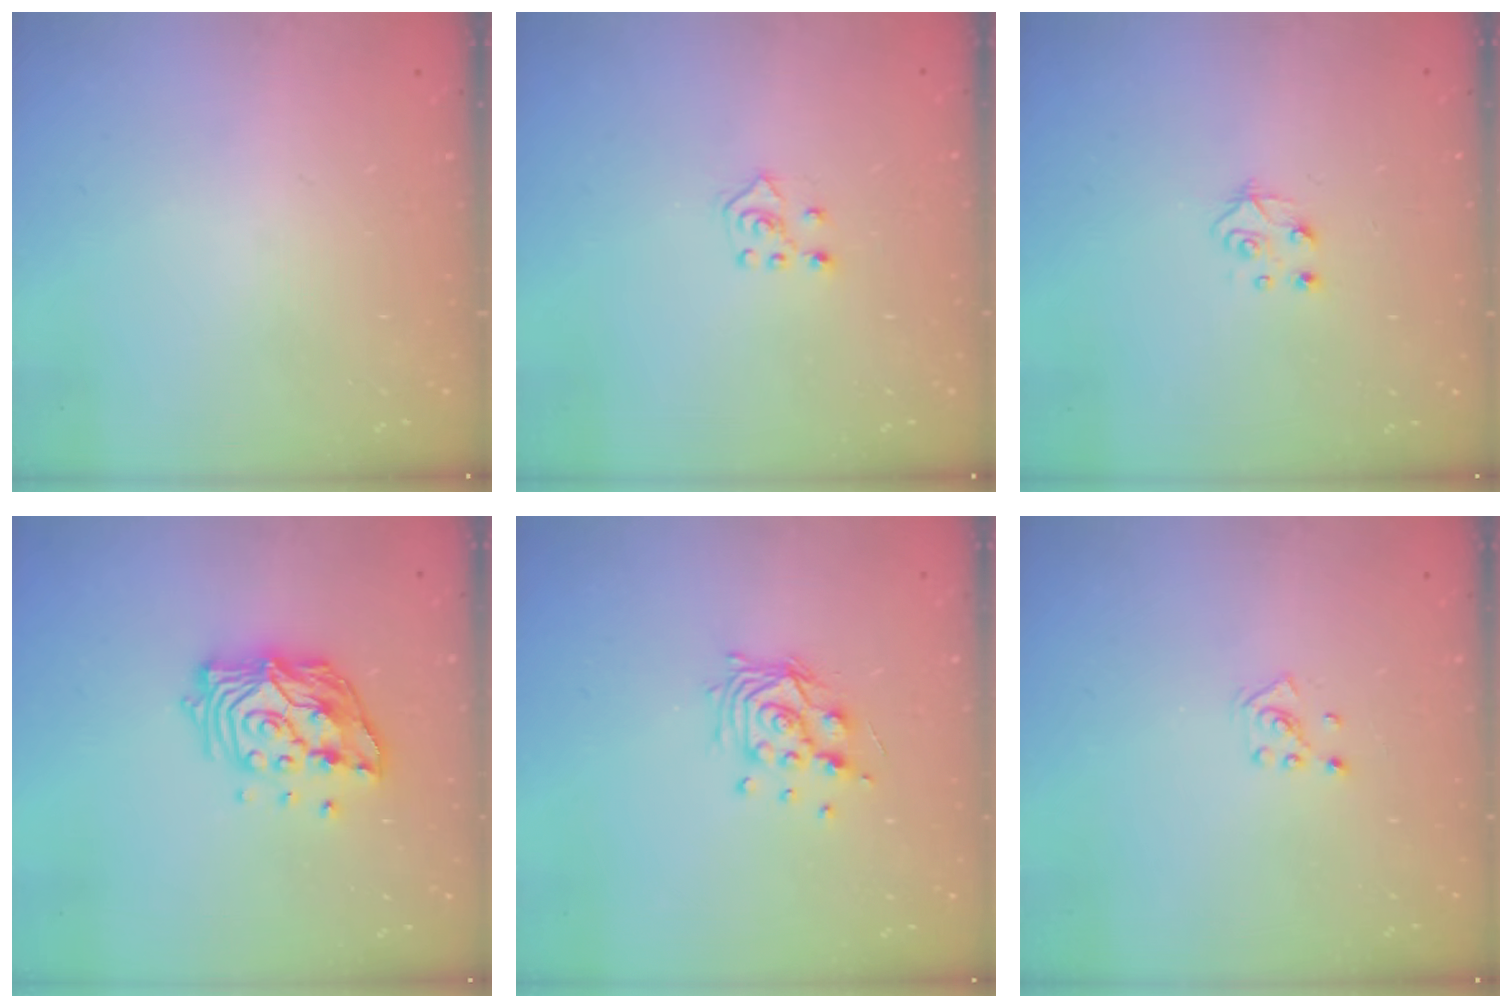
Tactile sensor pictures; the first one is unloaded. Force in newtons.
{"total": 5.0, "press": 4.9, "slide": 0.8}
{"total": 5.6, "press": 5.6, "slide": 0.5}
{"total": 15.1, "press": 15.0, "slide": 1.4}
{"total": 10.5, "press": 10.5, "slide": 0.6}
{"total": 2.2, "press": 2.2, "slide": 0.3}